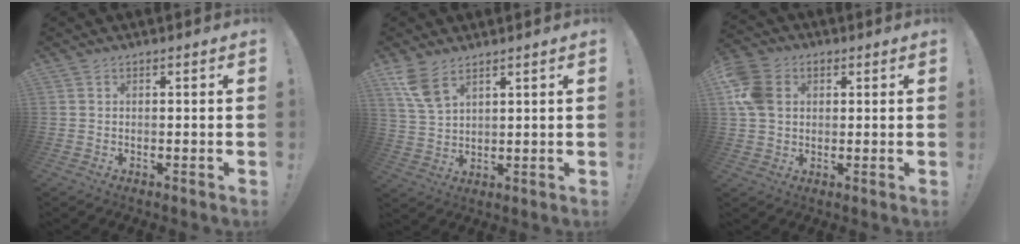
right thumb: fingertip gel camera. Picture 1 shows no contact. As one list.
[{"total": 7.3, "force": [5.0, 3.3, 4.2], "torque": [-0.076, -0.023, 0.096]}, {"total": 11.1, "force": [2.2, 8.5, 6.7], "torque": [-0.124, 0.007, 0.047]}]